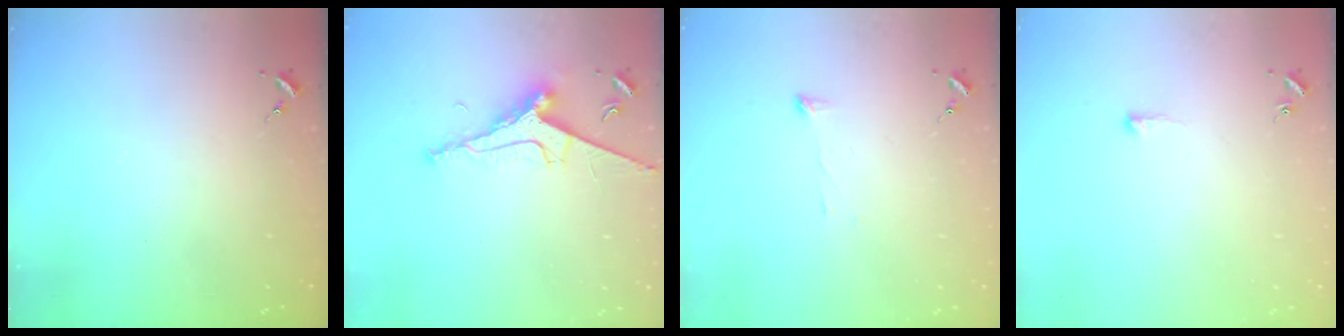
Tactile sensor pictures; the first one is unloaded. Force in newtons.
{"total": 9.1, "press": 9.0, "slide": 1.2}
{"total": 3.3, "press": 3.2, "slide": 0.4}
{"total": 3.3, "press": 3.2, "slide": 0.5}